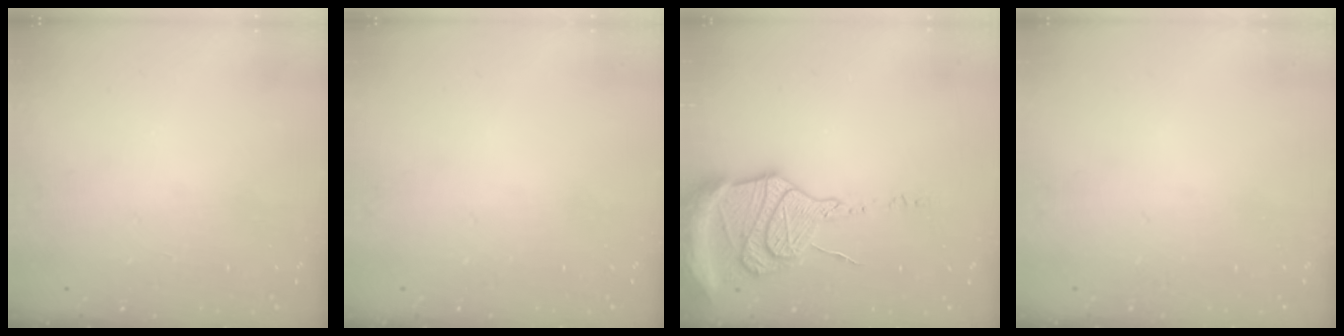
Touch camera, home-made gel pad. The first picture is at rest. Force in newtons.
{"total": 0.0}
{"total": 18.9, "press": 18.8, "slide": 1.8}
{"total": 0.0}